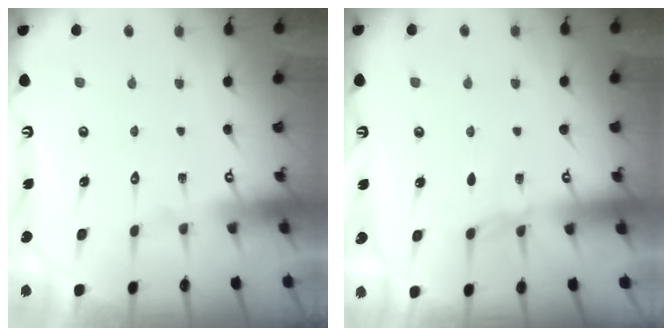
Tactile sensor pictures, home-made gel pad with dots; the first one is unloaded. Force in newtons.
{"total": 4.3, "press": 4.2, "slide": 0.5}